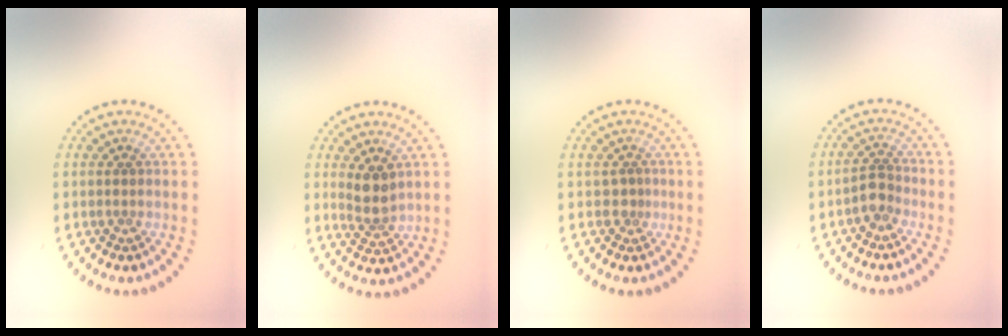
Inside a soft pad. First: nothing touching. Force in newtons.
{"total": 2.3, "press": 2.1, "slide": 1.1}
{"total": 0.8, "press": 0.5, "slide": 0.7}
{"total": 1.9, "press": 1.6, "slide": 1.1}